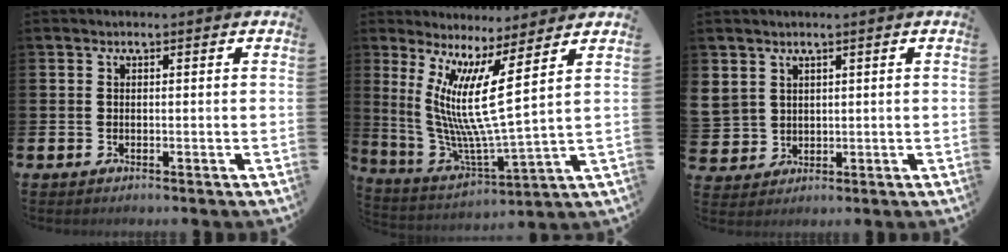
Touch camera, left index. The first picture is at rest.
{"total": 9.8, "force": [5.1, -0.2, 8.3], "torque": [-0.159, -0.063, 0.078]}
{"total": 3.7, "force": [2.8, 2.4, 0.2], "torque": [-0.002, -0.012, 0.049]}